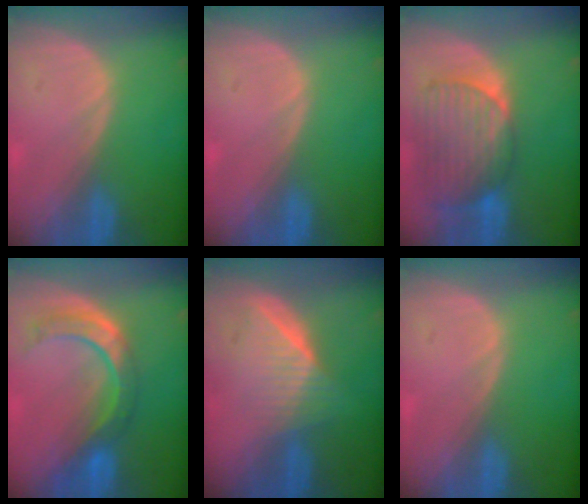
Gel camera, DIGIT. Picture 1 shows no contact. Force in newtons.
{"total": 0.0}
{"total": 9.7, "press": 8.5, "slide": 4.7}
{"total": 8.5, "press": 7.2, "slide": 4.5}
{"total": 6.5, "press": 5.8, "slide": 2.8}
{"total": 0.0}